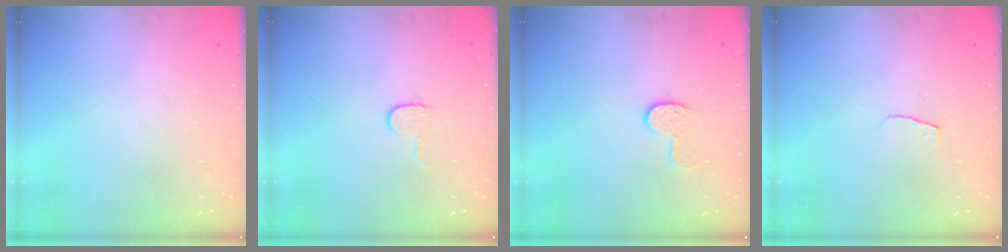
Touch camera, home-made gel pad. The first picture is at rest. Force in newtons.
{"total": 4.7, "press": 4.7, "slide": 0.5}
{"total": 6.9, "press": 6.9, "slide": 0.1}
{"total": 4.2, "press": 4.1, "slide": 0.4}